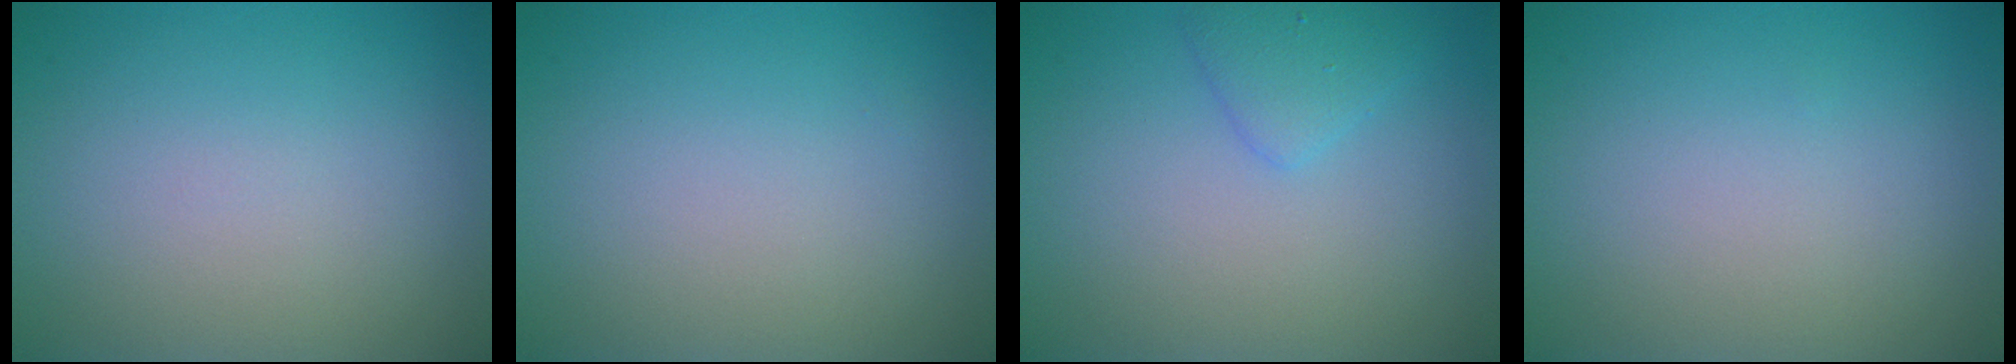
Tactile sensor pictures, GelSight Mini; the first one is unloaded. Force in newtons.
{"total": 0.0}
{"total": 1.8, "press": 1.8, "slide": 0.1}
{"total": 0.0}